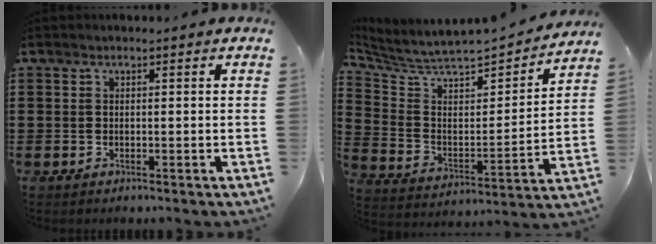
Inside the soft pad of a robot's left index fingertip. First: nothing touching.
{"total": 5.0, "force": [4.7, 1.3, 0.9], "torque": [-0.051, -0.051, 0.073]}